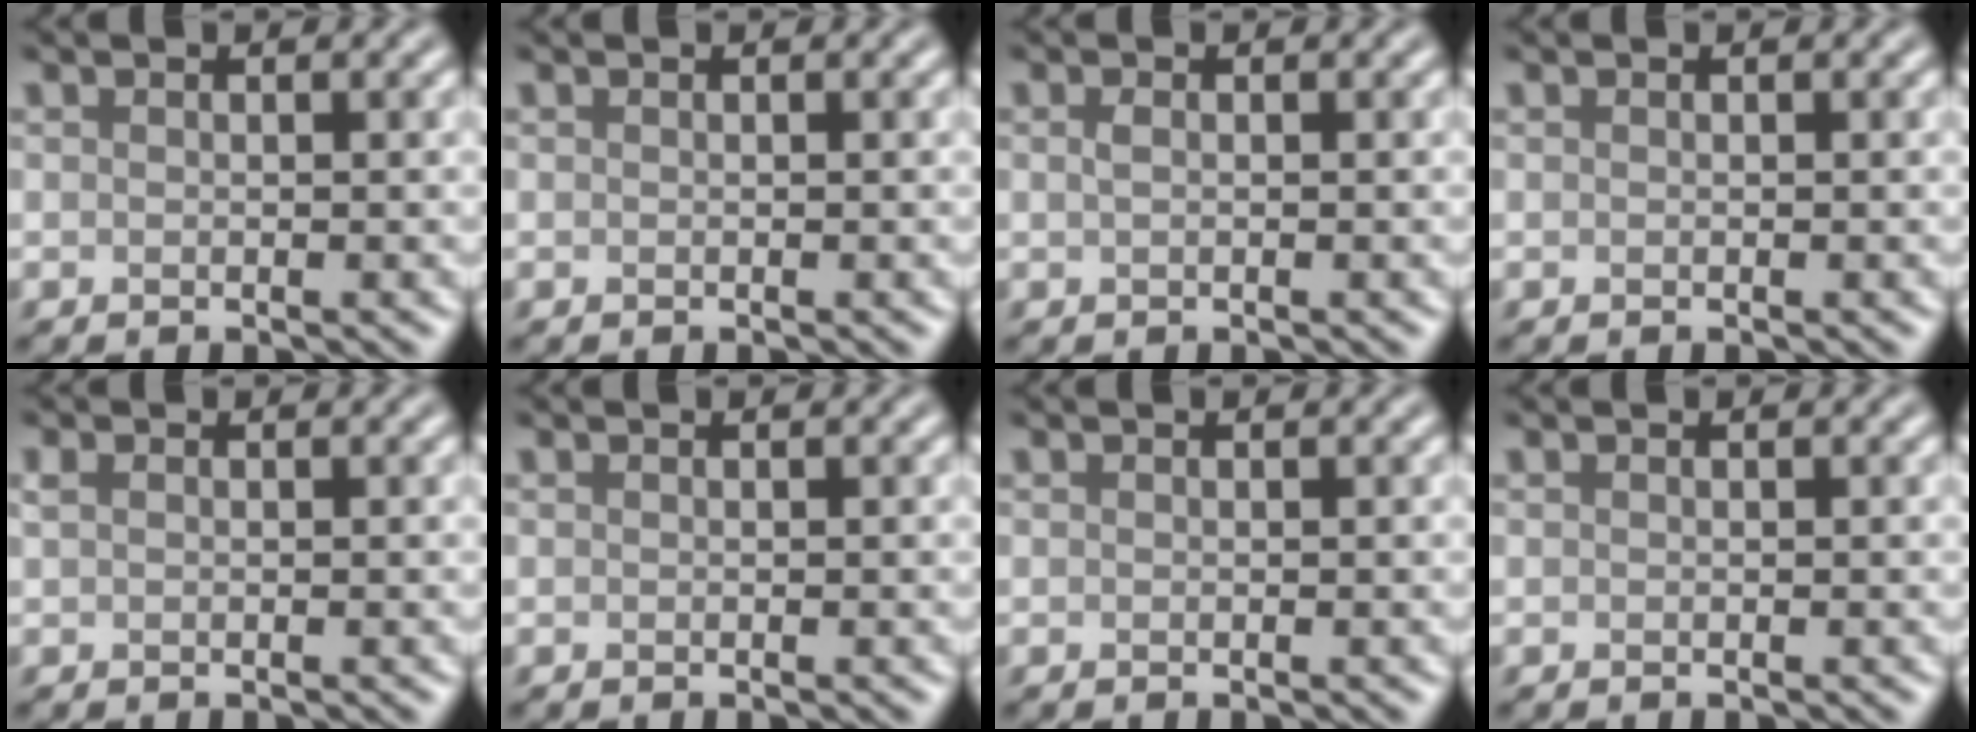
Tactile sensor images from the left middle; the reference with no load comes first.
{"total": 0.0}
{"total": 0.7, "force": [0.1, 0.3, 0.6], "torque": [-0.015, 0.001, 0.002]}
{"total": 0.0}
{"total": 0.7, "force": [0.3, 0.4, 0.4], "torque": [-0.011, 0.002, 0.004]}
{"total": 0.0}
{"total": 0.0}
{"total": 0.0}